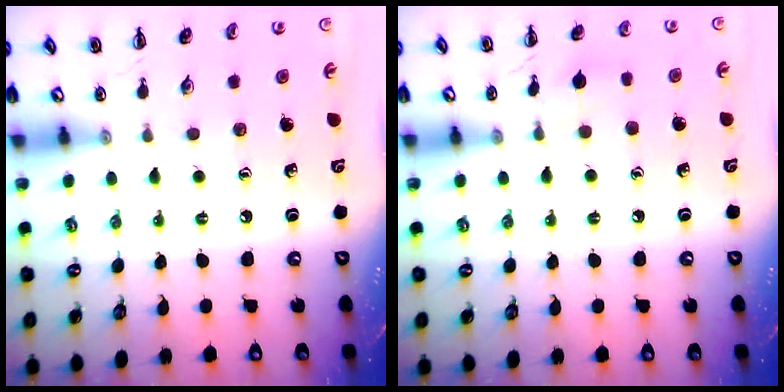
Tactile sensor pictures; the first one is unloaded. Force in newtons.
{"total": 6.3, "press": 6.0, "slide": 2.1}